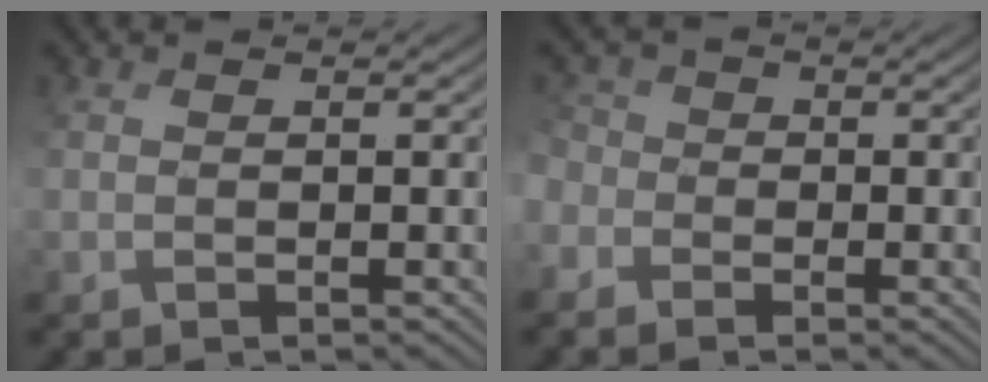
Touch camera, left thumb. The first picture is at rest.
{"total": 3.3, "force": [-1.9, 2.6, 0.5], "torque": [-0.026, 0.000, -0.045]}